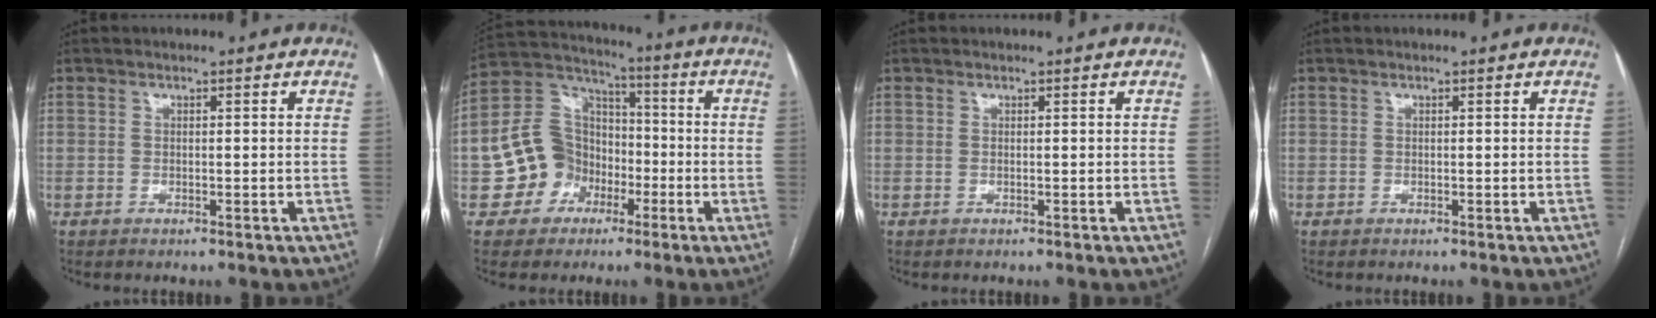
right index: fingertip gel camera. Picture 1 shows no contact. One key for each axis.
{"total": 11.1, "fx": -3.5, "fy": 9.9, "fz": 3.6, "tx": -0.078, "ty": 0.040, "tz": -0.055}
{"total": 0.0}
{"total": 0.0}